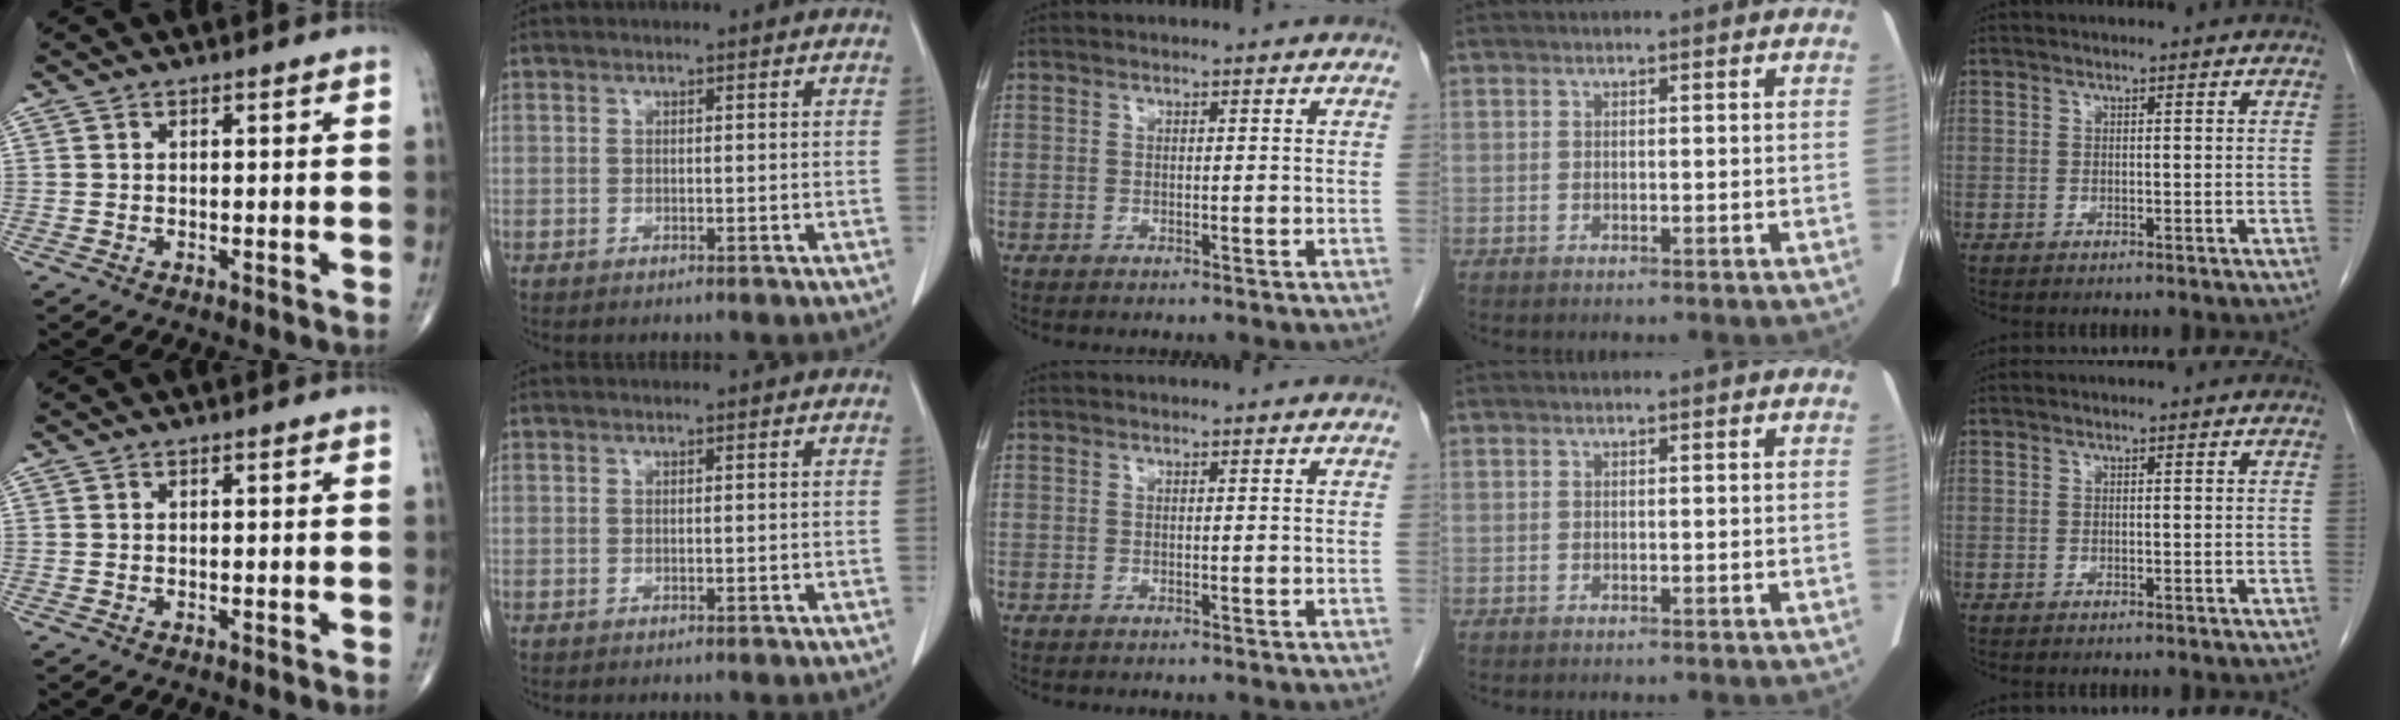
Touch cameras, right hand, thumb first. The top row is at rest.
{}